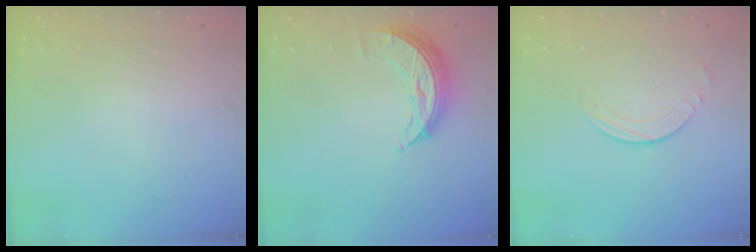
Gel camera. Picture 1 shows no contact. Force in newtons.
{"total": 7.7, "press": 7.7, "slide": 0.3}
{"total": 2.8, "press": 2.8, "slide": 0.2}